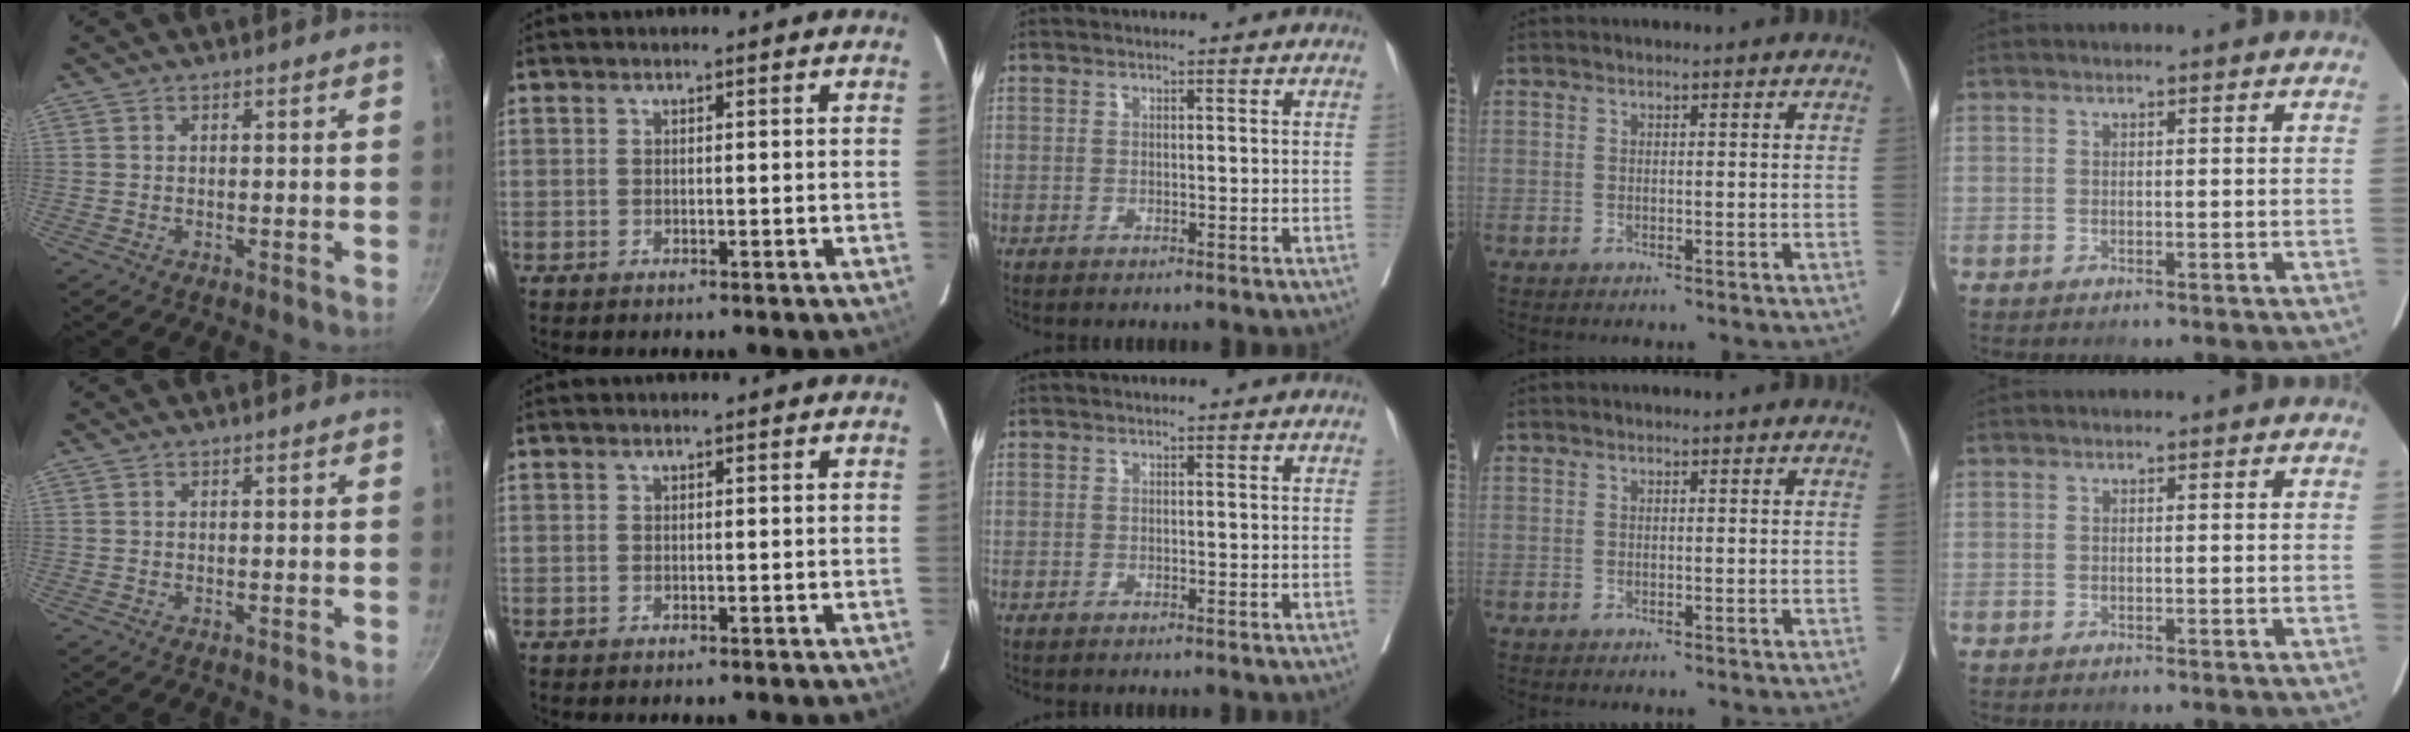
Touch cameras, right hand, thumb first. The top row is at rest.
{}